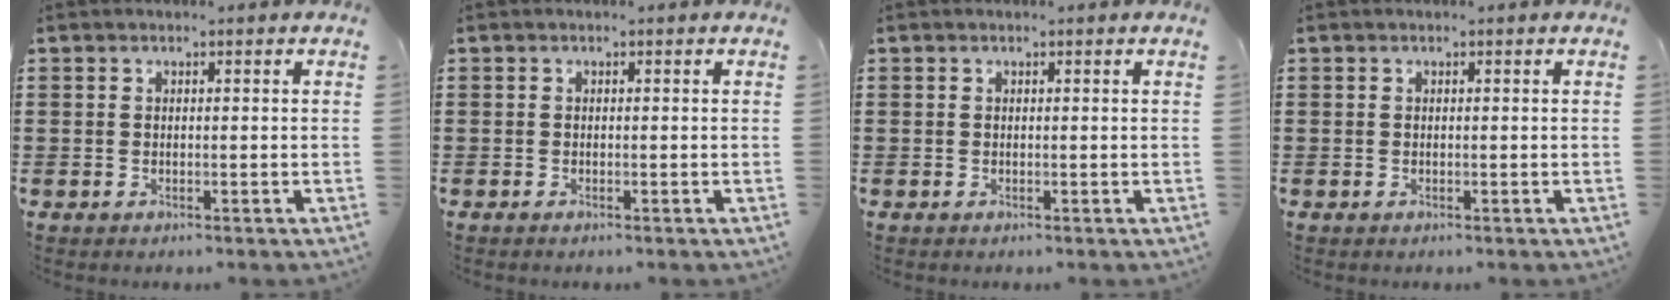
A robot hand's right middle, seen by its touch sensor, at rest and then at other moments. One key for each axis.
{"total": 0.0}
{"total": 0.0}
{"total": 0.0}